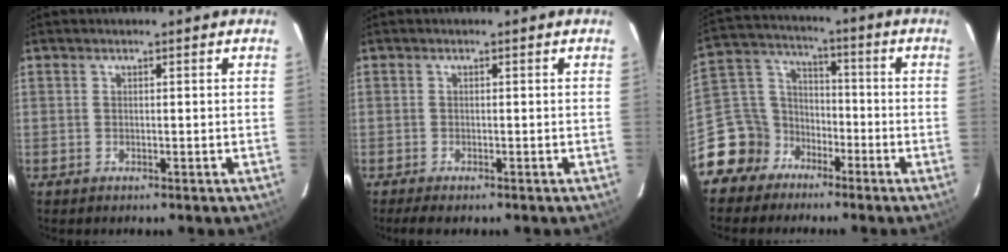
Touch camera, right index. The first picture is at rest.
{"total": 2.7, "force": [-2.1, 0.7, 1.5], "torque": [-0.032, -0.012, -0.036]}
{"total": 11.3, "force": [-7.6, 8.2, 1.1], "torque": [-0.048, 0.052, -0.149]}